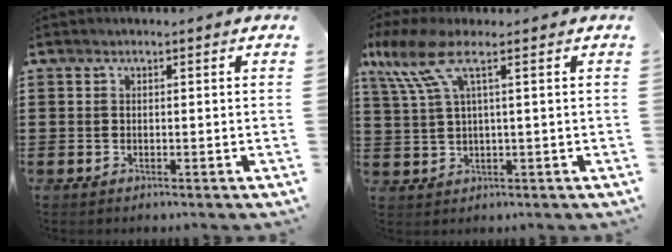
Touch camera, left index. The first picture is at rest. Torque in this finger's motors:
{"motor_torque": [1.16, -0.98, 0.28, 0.21]}